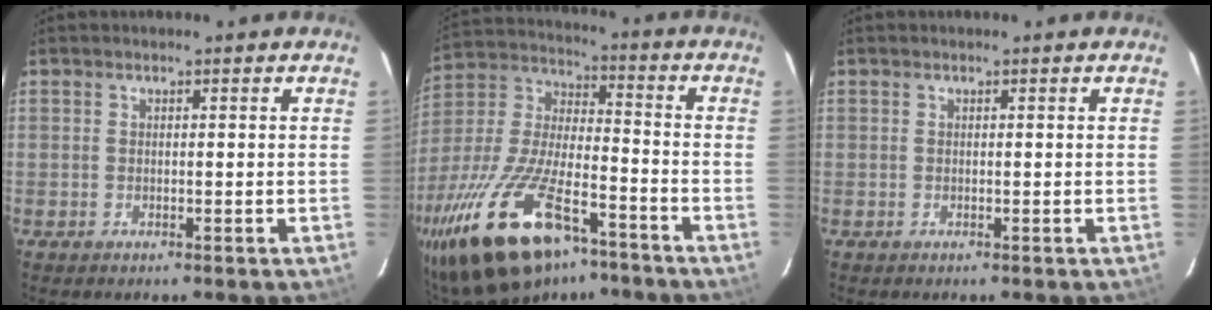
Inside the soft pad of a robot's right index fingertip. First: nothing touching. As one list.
[{"total": 24.6, "force": [-16.1, 9.2, 16.2], "torque": [-0.329, -0.029, -0.276]}, {"total": 0.0}]